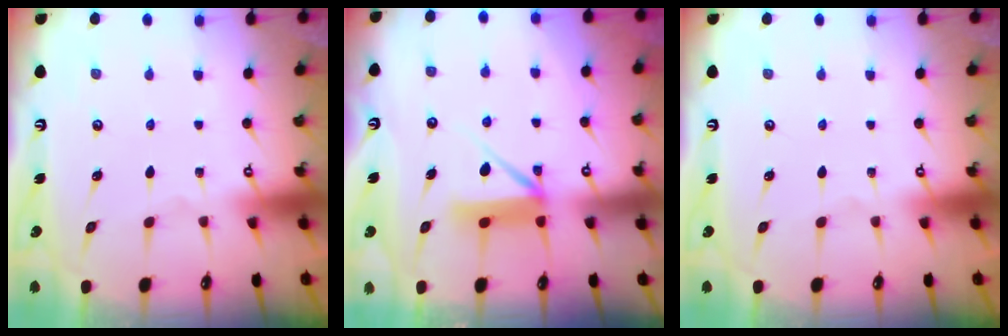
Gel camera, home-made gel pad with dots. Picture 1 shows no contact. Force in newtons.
{"total": 9.3, "press": 9.3, "slide": 0.6}
{"total": 0.0}